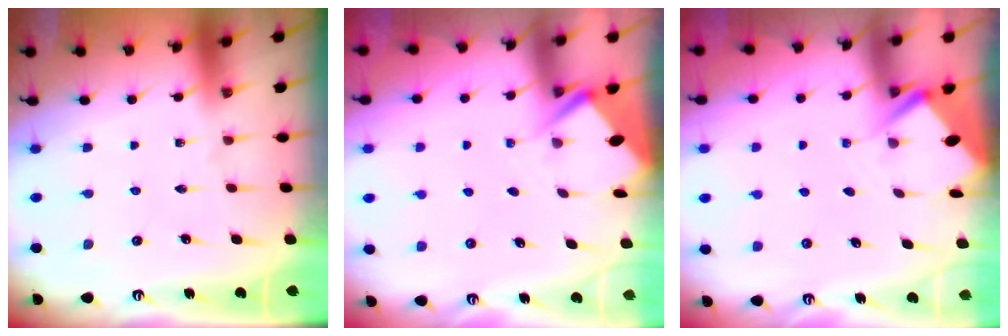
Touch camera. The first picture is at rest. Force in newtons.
{"total": 2.9, "press": 2.9, "slide": 0.4}
{"total": 2.9, "press": 2.8, "slide": 0.3}